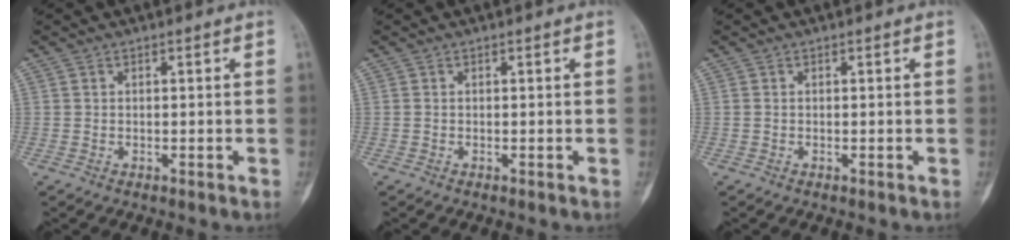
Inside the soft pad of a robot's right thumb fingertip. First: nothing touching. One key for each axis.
{"total": 0.0}
{"total": 0.0}